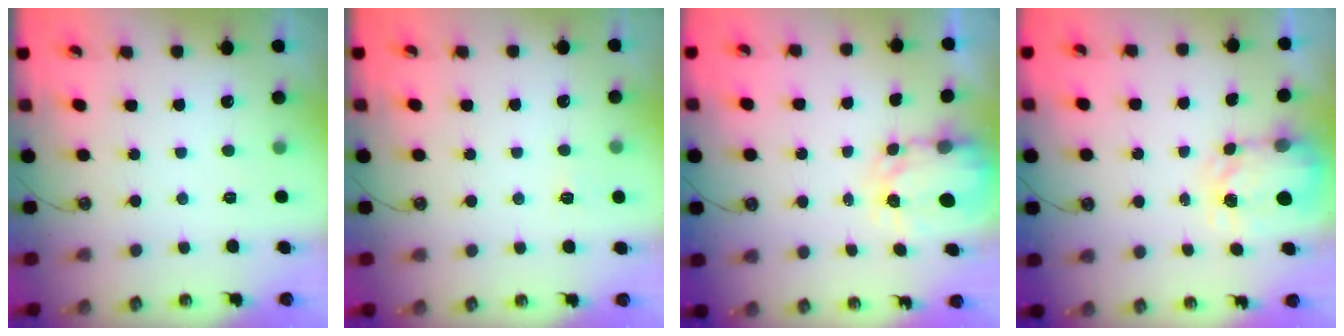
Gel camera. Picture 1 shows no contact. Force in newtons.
{"total": 2.3, "press": 2.3, "slide": 0.3}
{"total": 3.9, "press": 3.9, "slide": 0.3}
{"total": 3.8, "press": 3.8, "slide": 0.6}